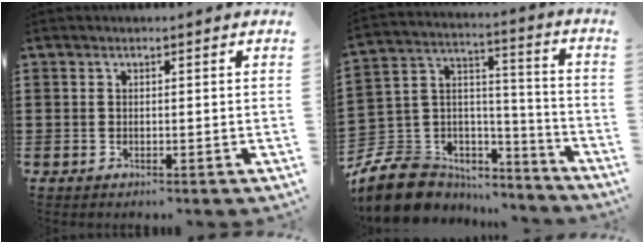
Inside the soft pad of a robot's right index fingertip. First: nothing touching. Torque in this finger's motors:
{"motor_torque": [-0.84, 0.94, -0.80, -0.21]}